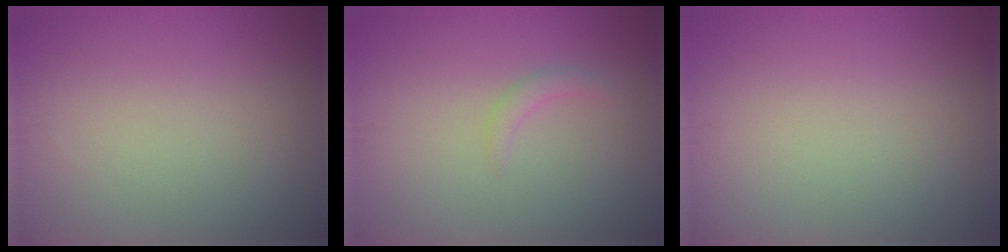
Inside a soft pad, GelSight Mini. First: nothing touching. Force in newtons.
{"total": 1.0, "press": 1.0, "slide": 0.0}
{"total": 0.0}